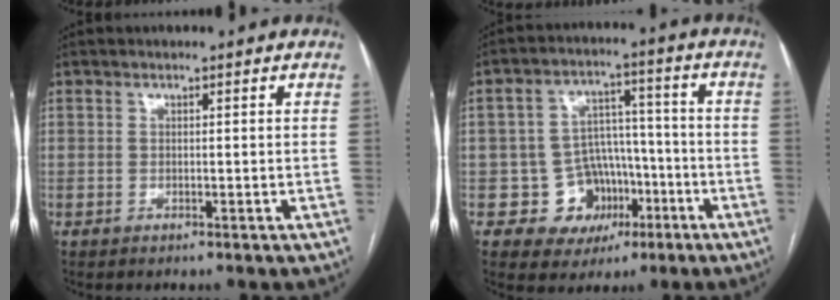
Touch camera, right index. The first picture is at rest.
{"total": 9.2, "force": [-3.3, 8.3, 2.1], "torque": [-0.014, 0.034, -0.039]}